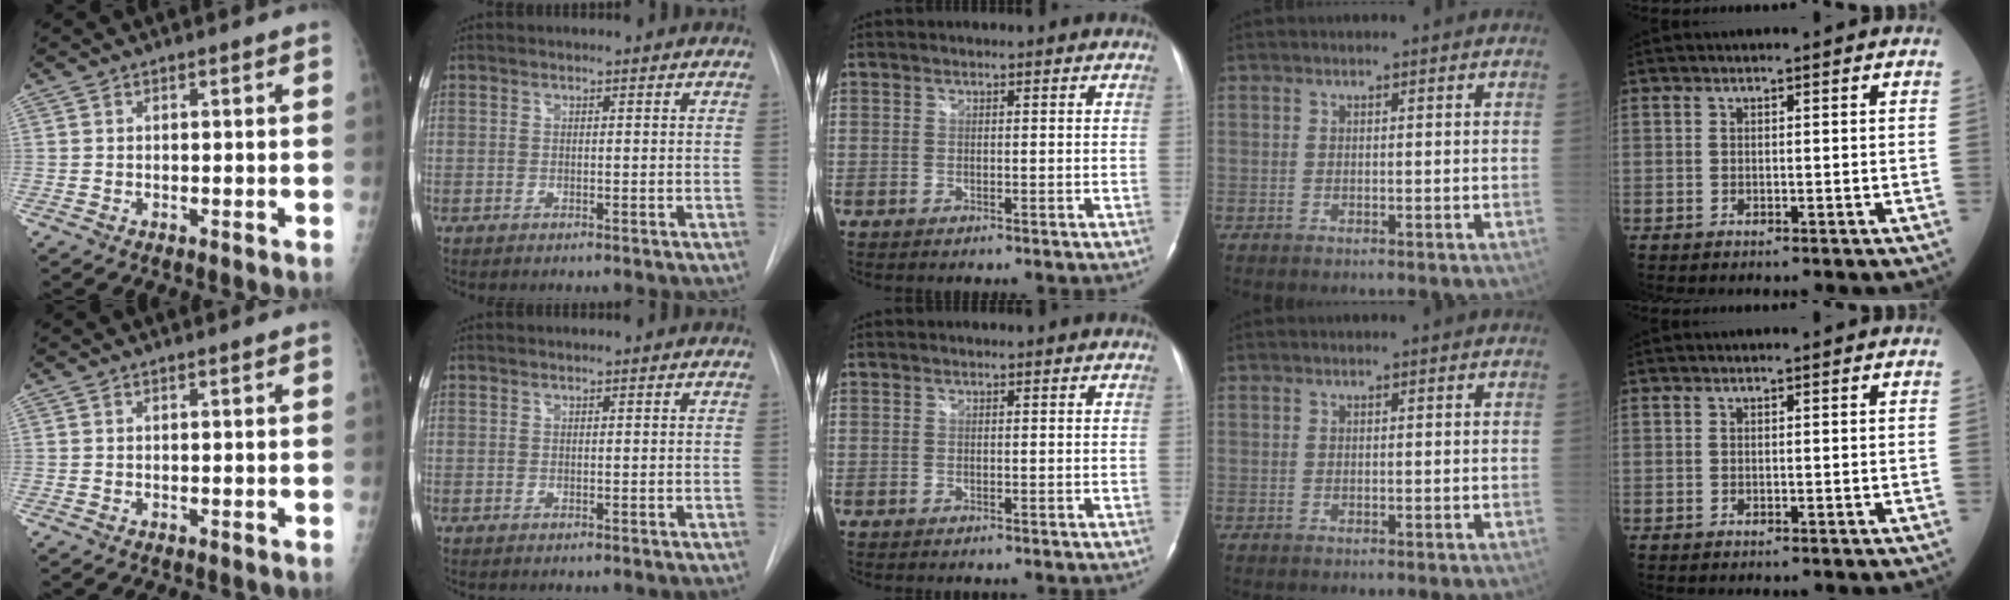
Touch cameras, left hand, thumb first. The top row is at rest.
{}